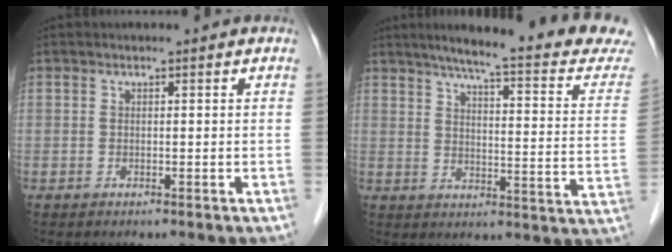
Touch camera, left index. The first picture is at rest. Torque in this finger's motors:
{"motor_torque": [0.98, -1.16, 0.26, 0.05]}